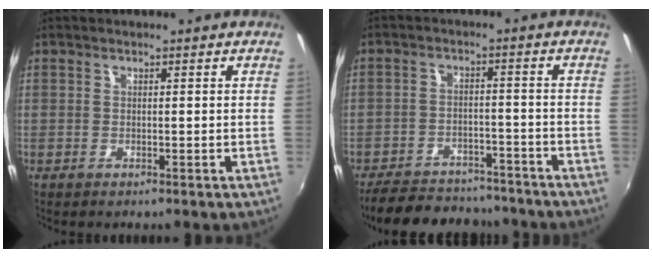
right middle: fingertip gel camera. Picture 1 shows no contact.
{"total": 16.7, "force": [-14.2, 6.4, 6.1], "torque": [-0.145, 0.011, -0.195]}